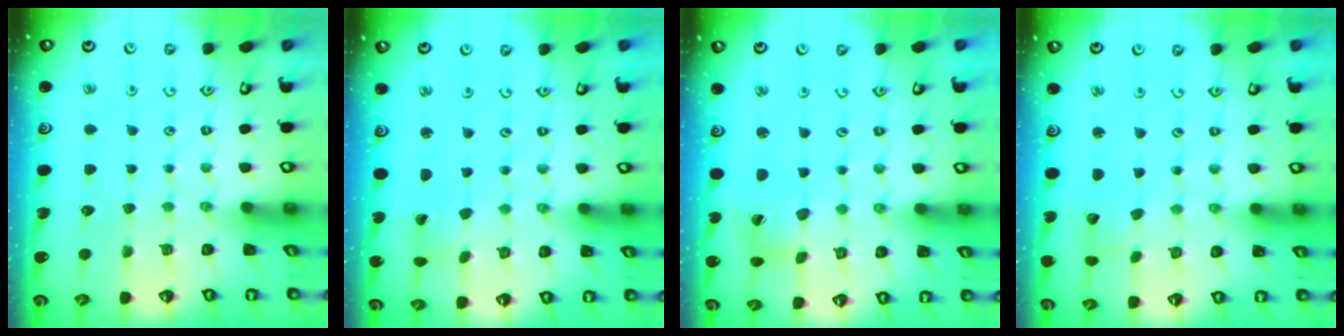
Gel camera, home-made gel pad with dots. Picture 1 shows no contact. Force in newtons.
{"total": 1.5, "press": 1.5, "slide": 0.1}
{"total": 5.3, "press": 5.2, "slide": 0.6}
{"total": 1.8, "press": 1.7, "slide": 0.3}